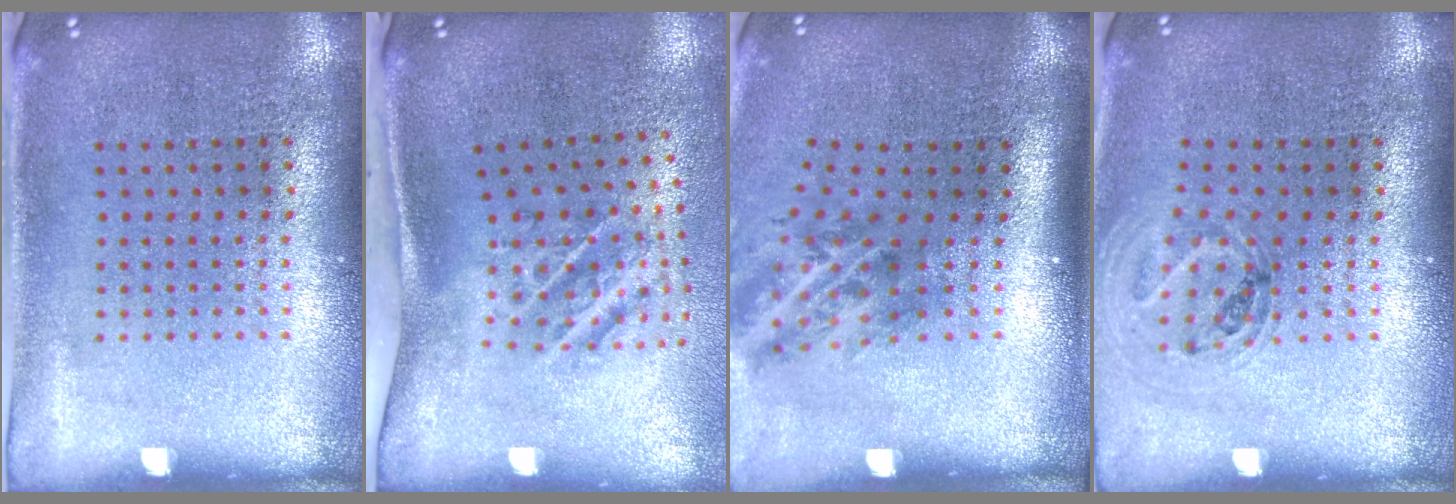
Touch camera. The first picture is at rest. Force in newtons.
{"total": 2.2, "press": 1.3, "slide": 1.8}
{"total": 2.0, "press": 1.2, "slide": 1.6}
{"total": 1.0, "press": 0.9, "slide": 0.2}